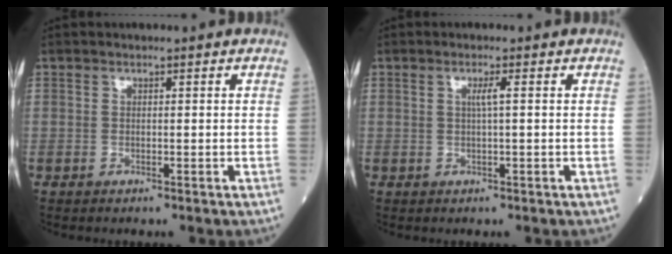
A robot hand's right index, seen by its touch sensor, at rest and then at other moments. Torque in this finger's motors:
{"motor_torque": [0.27, 0.12, 0.21, 0.06]}